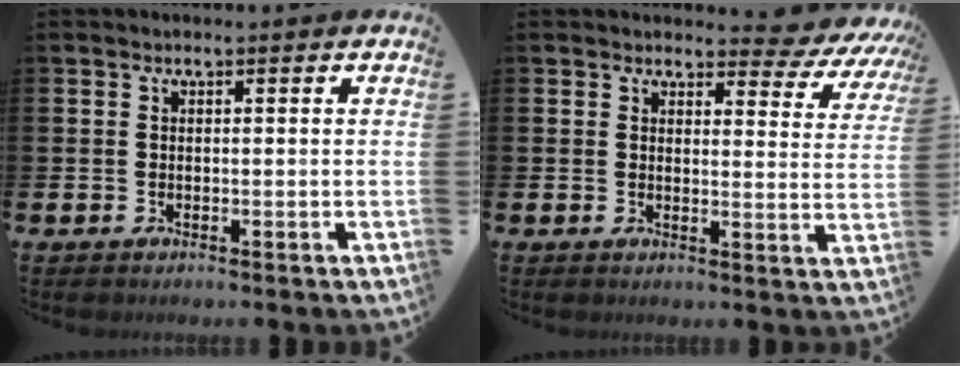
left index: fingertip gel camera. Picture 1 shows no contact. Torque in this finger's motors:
{"motor_torque": [1.28, -0.86, 0.19, 0.01]}